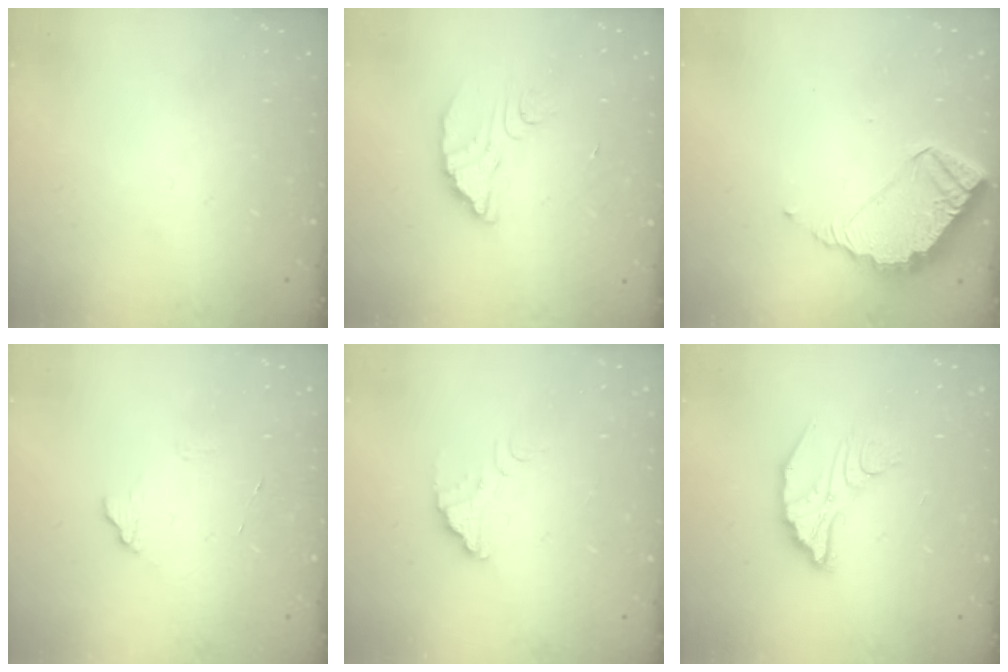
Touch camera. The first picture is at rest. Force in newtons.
{"total": 4.5, "press": 4.5, "slide": 0.3}
{"total": 6.5, "press": 6.5, "slide": 0.1}
{"total": 5.8, "press": 5.8, "slide": 0.5}
{"total": 3.0, "press": 3.0, "slide": 0.1}
{"total": 6.9, "press": 6.9, "slide": 0.7}